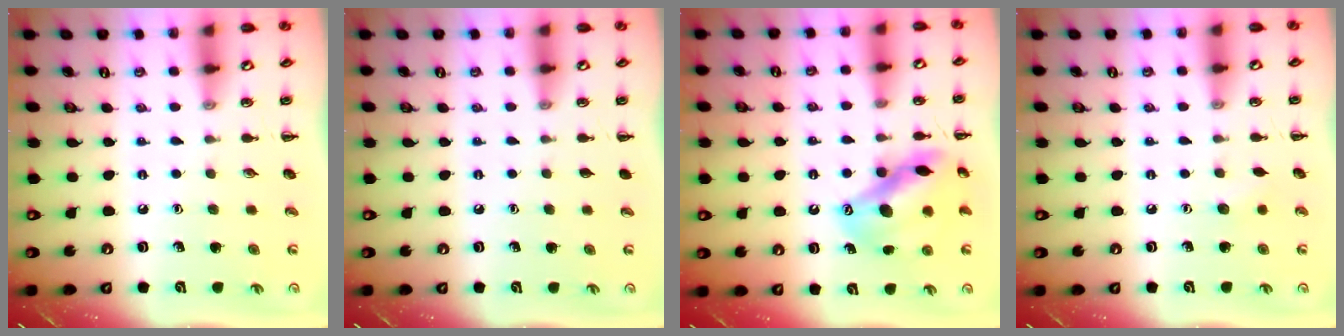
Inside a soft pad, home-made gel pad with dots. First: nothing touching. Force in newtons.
{"total": 0.0}
{"total": 14.1, "press": 13.6, "slide": 3.7}
{"total": 4.0, "press": 3.9, "slide": 0.9}